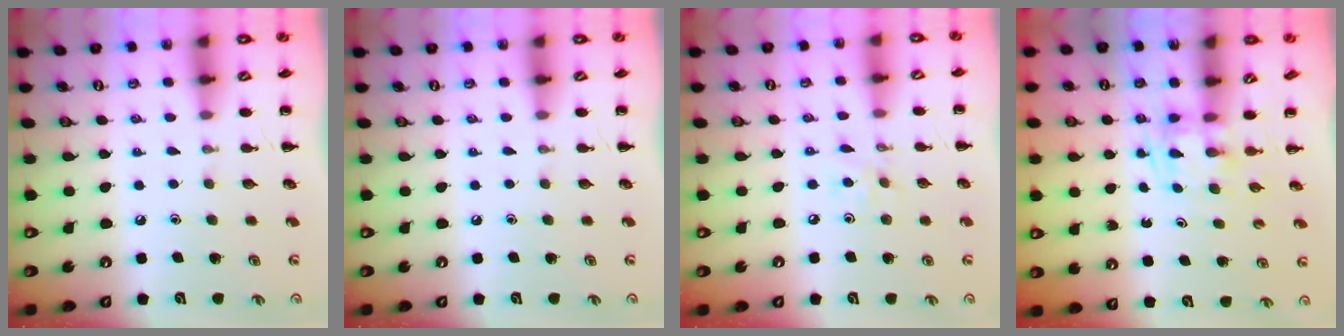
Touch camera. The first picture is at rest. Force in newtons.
{"total": 0.0}
{"total": 3.0, "press": 2.9, "slide": 0.9}
{"total": 1.2, "press": 1.0, "slide": 0.7}